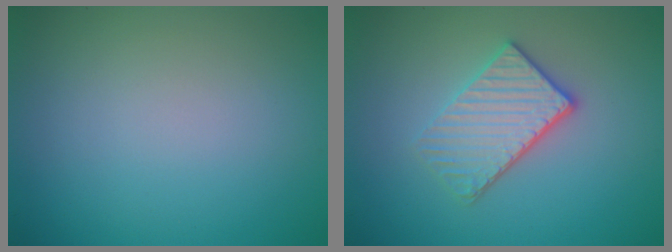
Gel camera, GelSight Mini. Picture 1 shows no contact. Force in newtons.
{"total": 3.6, "press": 3.1, "slide": 1.8}